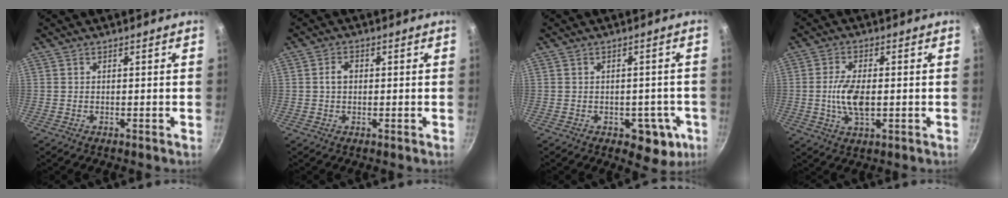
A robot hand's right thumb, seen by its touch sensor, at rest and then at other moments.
{"total": 2.5, "force": [0.2, 1.9, 1.7], "torque": [-0.021, 0.008, 0.002]}
{"total": 7.6, "force": [-2.5, 5.1, 5.1], "torque": [-0.012, 0.020, -0.021]}
{"total": 7.6, "force": [-0.5, 3.7, 6.7], "torque": [-0.130, 0.000, -0.010]}